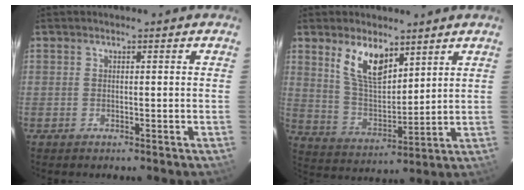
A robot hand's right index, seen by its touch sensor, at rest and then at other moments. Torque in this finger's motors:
{"motor_torque": [0.42, 0.21, 0.41, 0.11]}